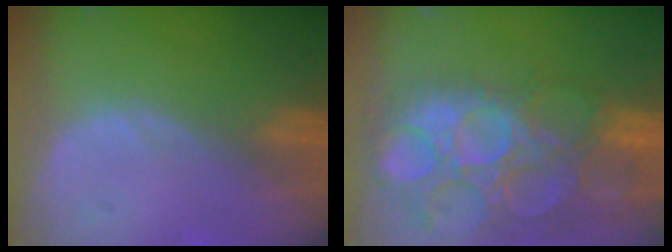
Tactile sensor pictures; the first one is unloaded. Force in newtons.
{"total": 15.4, "press": 12.7, "slide": 8.7}